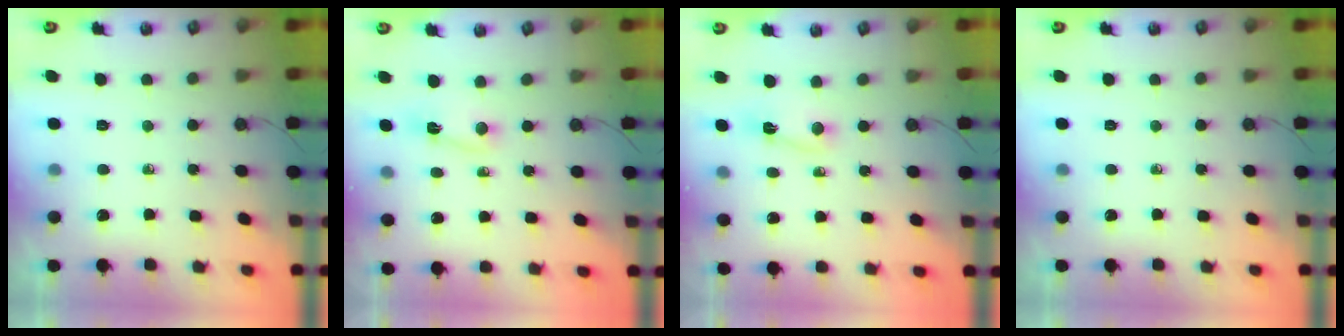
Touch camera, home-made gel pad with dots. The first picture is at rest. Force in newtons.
{"total": 2.4, "press": 2.4, "slide": 0.6}
{"total": 2.4, "press": 2.4, "slide": 0.6}
{"total": 0.0}